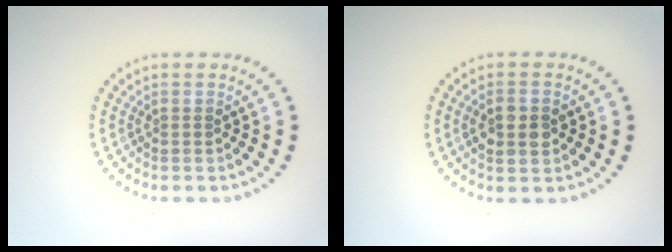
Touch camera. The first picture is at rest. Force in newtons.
{"total": 2.8, "press": 2.8, "slide": 0.1}